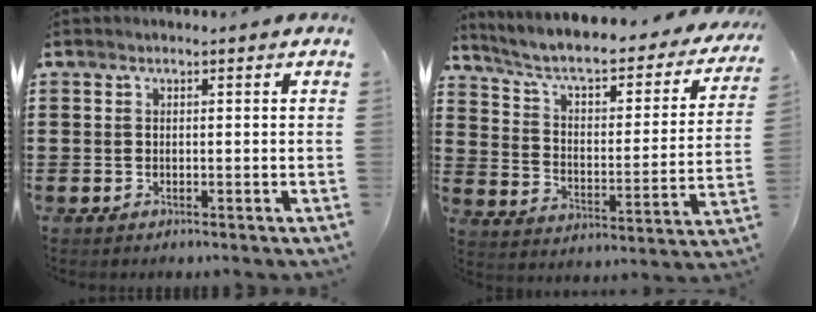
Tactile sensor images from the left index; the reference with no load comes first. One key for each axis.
{"total": 5.6, "fx": 4.7, "fy": 1.0, "fz": 2.8, "tx": -0.077, "ty": -0.039, "tz": 0.072}